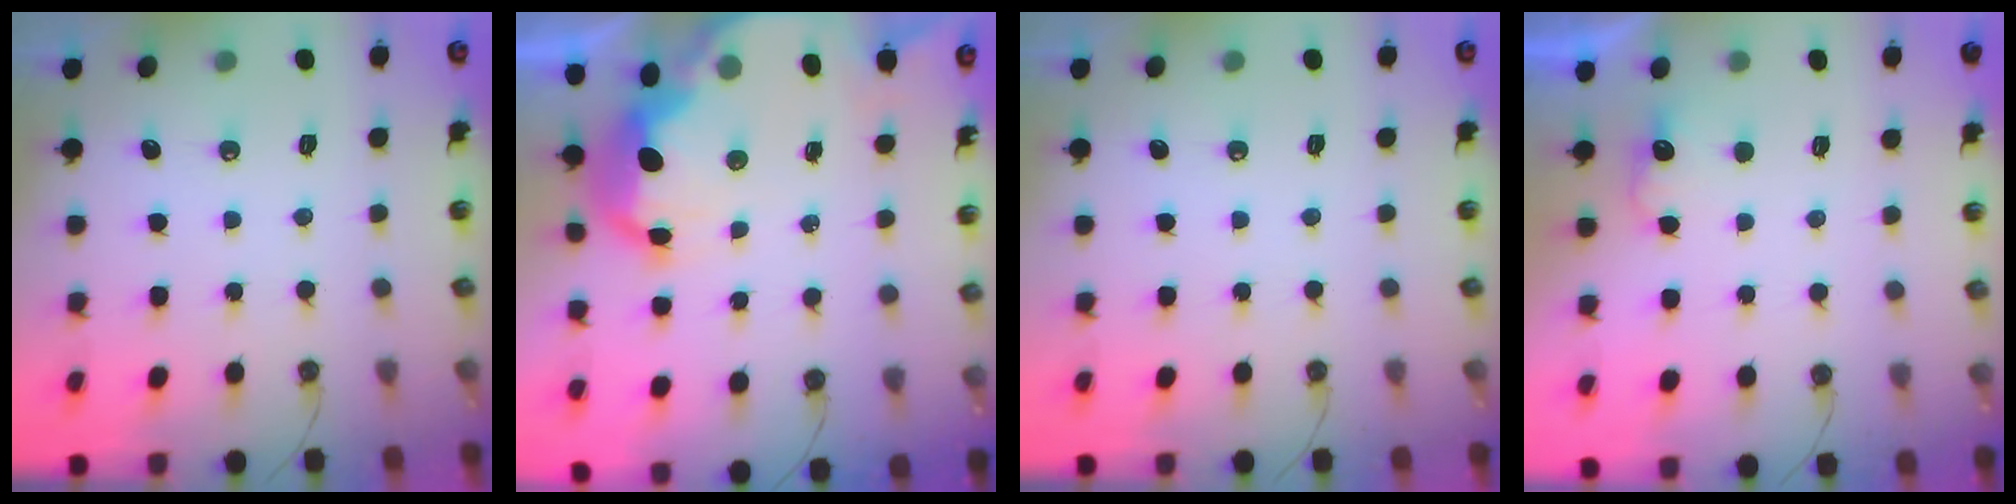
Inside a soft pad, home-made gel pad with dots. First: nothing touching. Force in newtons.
{"total": 9.8, "press": 9.8, "slide": 0.6}
{"total": 0.0}
{"total": 3.3, "press": 3.2, "slide": 1.0}